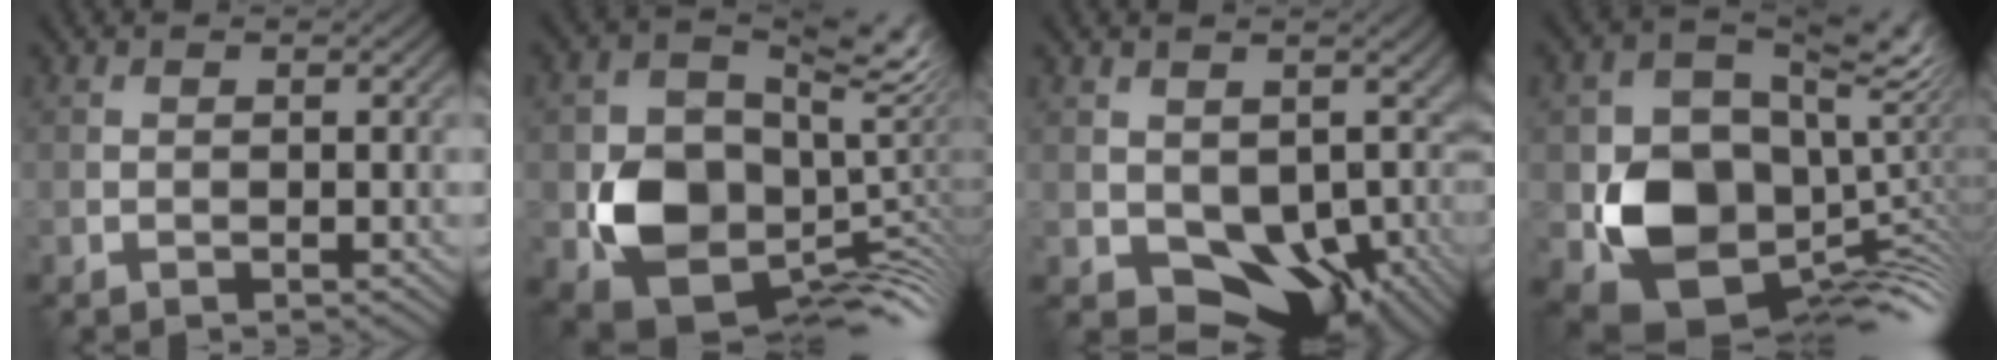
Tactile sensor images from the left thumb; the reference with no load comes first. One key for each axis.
{"total": 12.9, "fx": -0.5, "fy": 10.2, "fz": 8.0, "tx": -0.133, "ty": -0.044, "tz": -0.002}
{"total": 12.4, "fx": -1.1, "fy": 9.2, "fz": 8.1, "tx": -0.134, "ty": -0.048, "tz": -0.007}
{"total": 14.3, "fx": -0.9, "fy": 11.4, "fz": 8.5, "tx": -0.142, "ty": -0.042, "tz": -0.006}